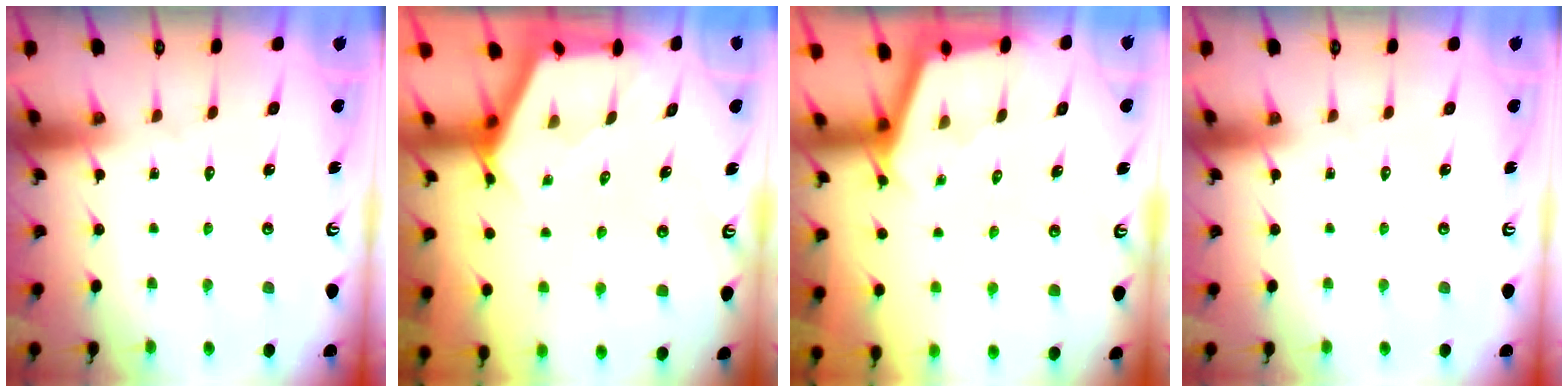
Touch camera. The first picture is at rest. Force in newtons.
{"total": 2.6, "press": 2.6, "slide": 0.4}
{"total": 2.5, "press": 2.5, "slide": 0.2}
{"total": 0.0}